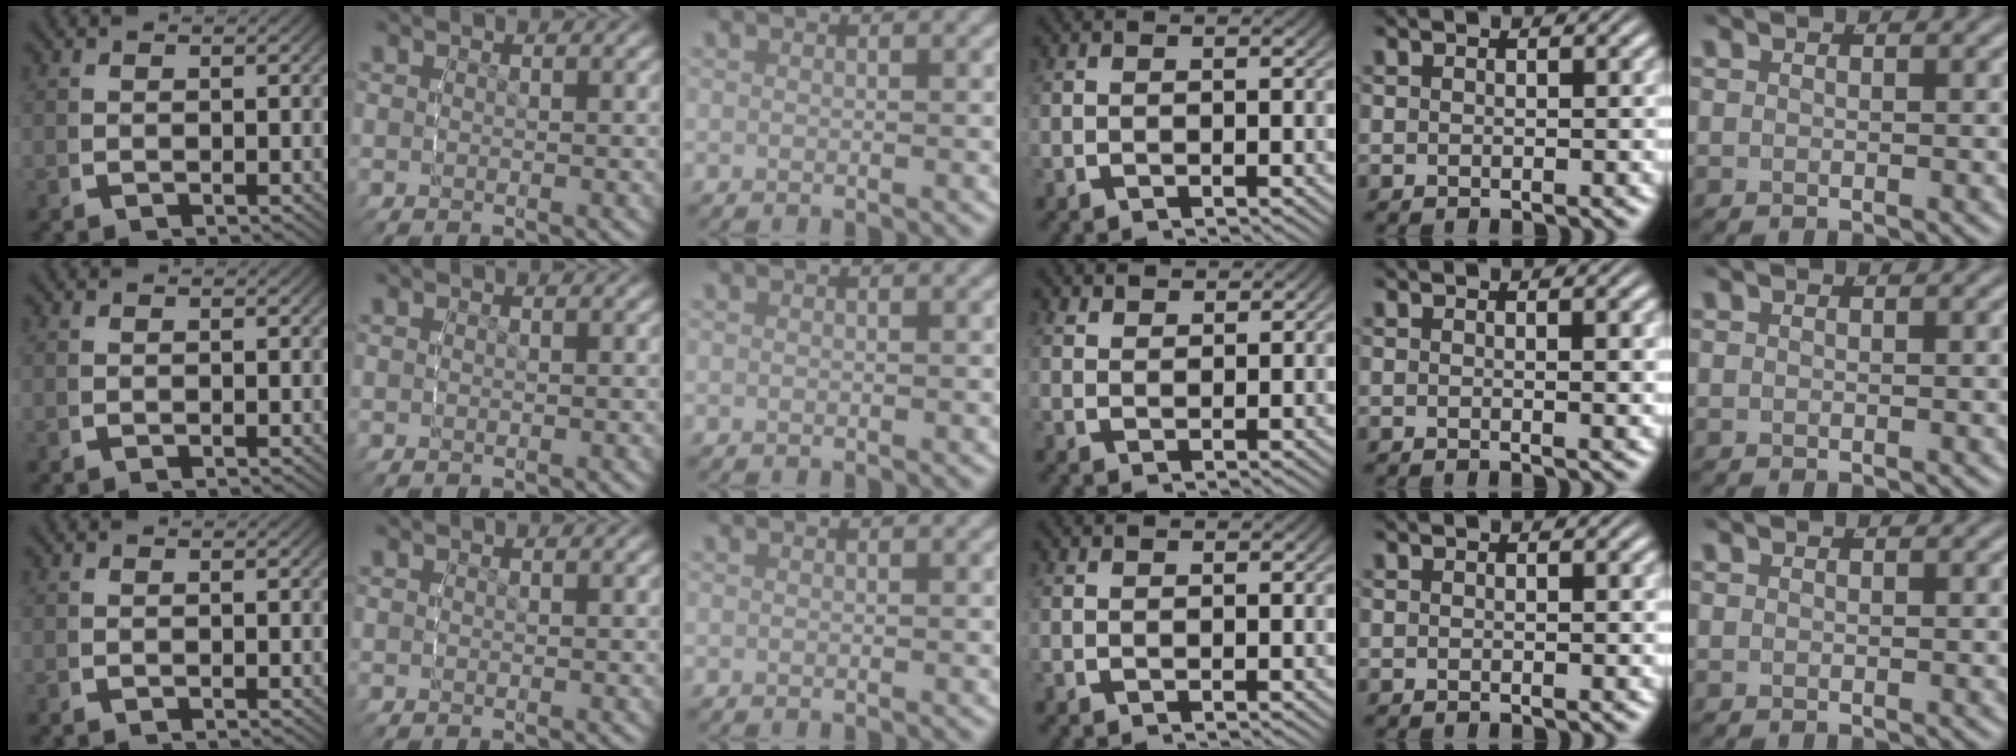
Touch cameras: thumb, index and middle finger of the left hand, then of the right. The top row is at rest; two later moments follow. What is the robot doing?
{"motion": "lift_and_place", "object": "screwdriver"}